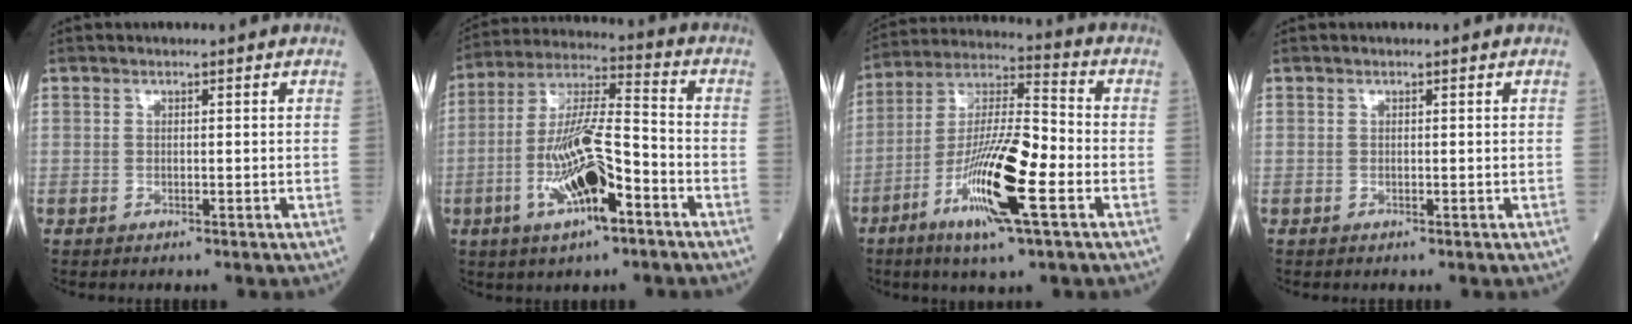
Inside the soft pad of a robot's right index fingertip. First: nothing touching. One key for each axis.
{"total": 13.8, "fx": -5.1, "fy": 3.0, "fz": 12.5, "tx": -0.246, "ty": 0.002, "tz": -0.089}
{"total": 15.9, "fx": -6.0, "fy": 1.8, "fz": 14.6, "tx": -0.281, "ty": -0.012, "tz": -0.110}
{"total": 0.0}